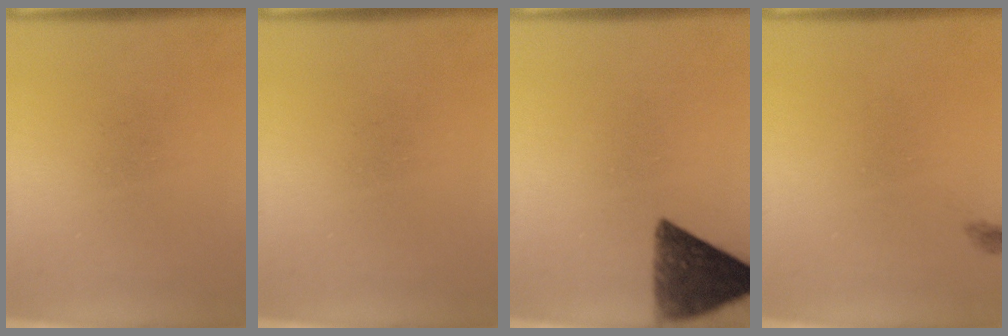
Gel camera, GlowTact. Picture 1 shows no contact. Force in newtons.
{"total": 0.0}
{"total": 10.3}
{"total": 0.7}